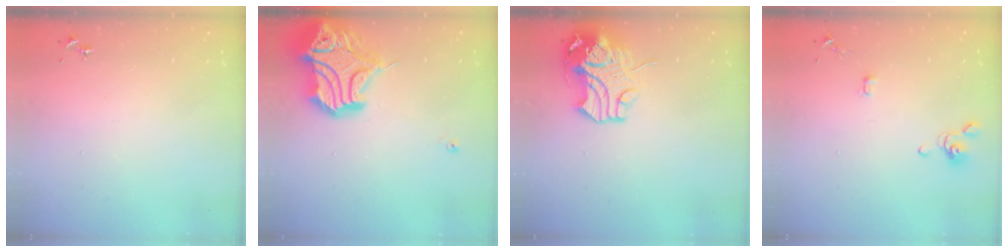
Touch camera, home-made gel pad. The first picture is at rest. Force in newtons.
{"total": 19.6, "press": 19.4, "slide": 2.5}
{"total": 12.6, "press": 12.5, "slide": 2.1}
{"total": 4.0, "press": 3.9, "slide": 0.9}